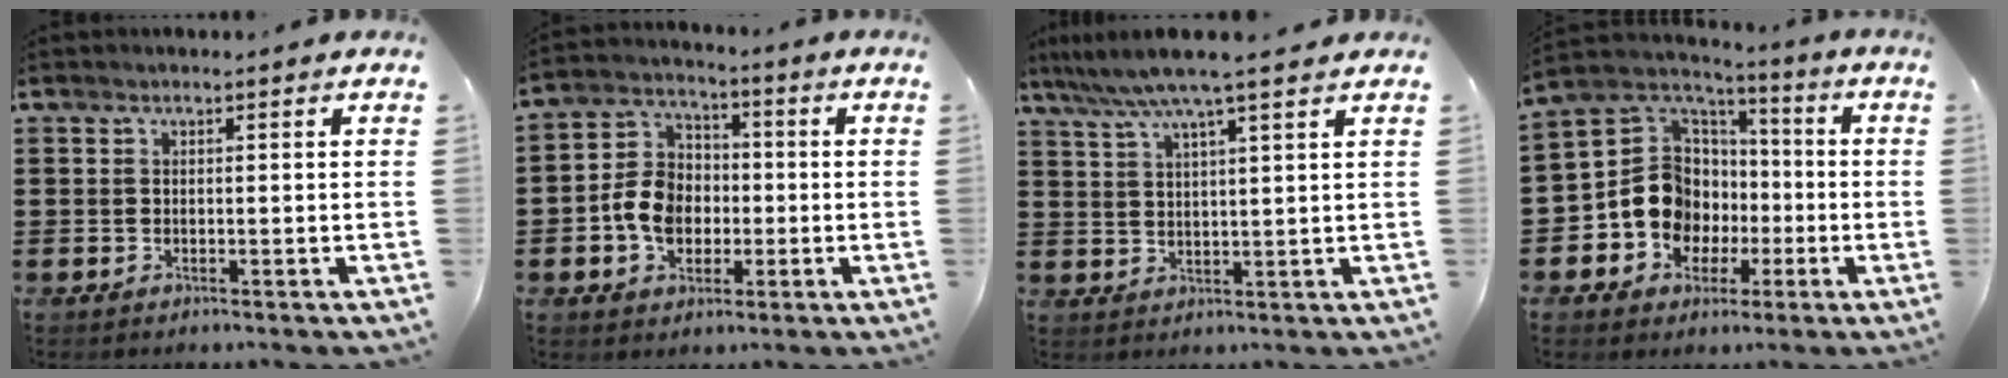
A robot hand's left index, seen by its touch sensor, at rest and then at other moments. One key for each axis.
{"total": 7.8, "fx": -1.8, "fy": 6.2, "fz": 4.3, "tx": -0.106, "ty": 0.016, "tz": -0.034}
{"total": 6.3, "fx": 5.1, "fy": -0.3, "fz": 3.8, "tx": -0.088, "ty": -0.017, "tz": 0.088}
{"total": 11.2, "fx": -2.7, "fy": 9.9, "fz": 4.5, "tx": -0.128, "ty": 0.000, "tz": -0.049}